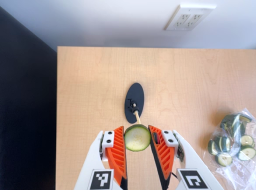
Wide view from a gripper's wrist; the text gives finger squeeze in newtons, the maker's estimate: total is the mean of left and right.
{"total": 8.7, "left": 9.1, "right": 8.4}